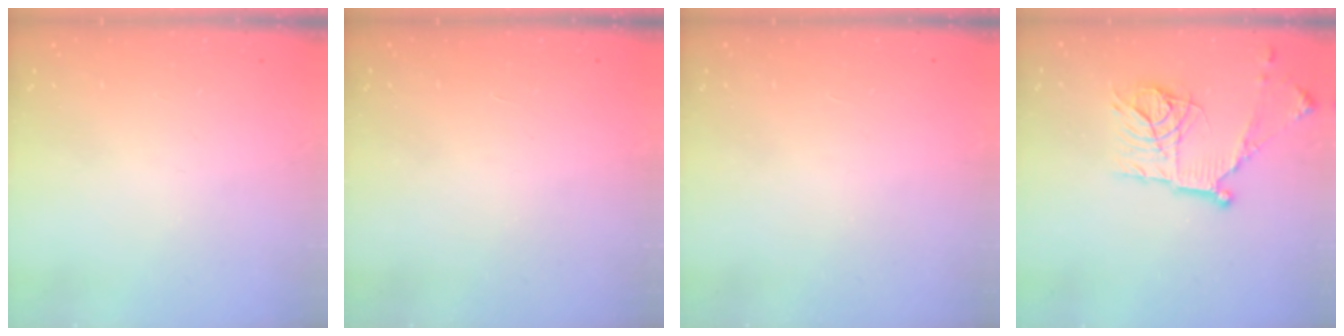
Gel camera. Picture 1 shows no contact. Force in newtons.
{"total": 1.7, "press": 1.7, "slide": 0.1}
{"total": 1.6, "press": 1.6, "slide": 0.1}
{"total": 16.6, "press": 16.6, "slide": 1.3}